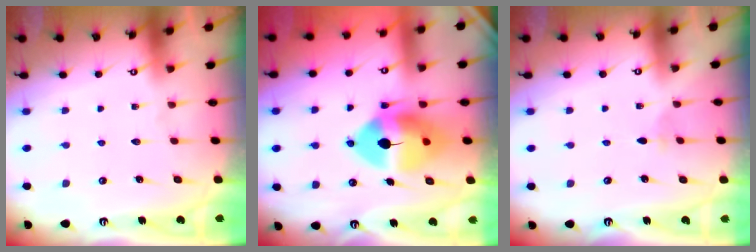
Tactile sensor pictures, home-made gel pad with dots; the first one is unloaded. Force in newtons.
{"total": 13.6, "press": 13.4, "slide": 2.1}
{"total": 1.6, "press": 1.6, "slide": 0.4}